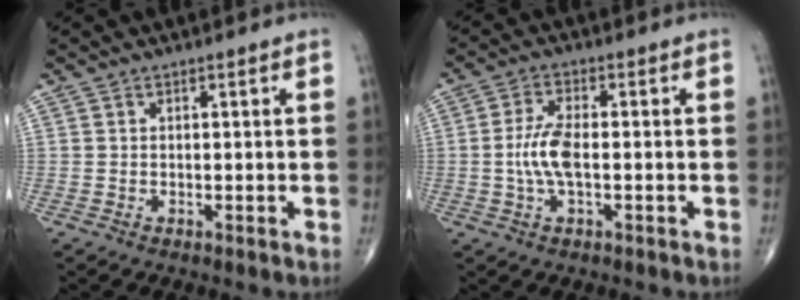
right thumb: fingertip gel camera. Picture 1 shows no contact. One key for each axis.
{"total": 6.2, "fx": -0.7, "fy": 2.3, "fz": 5.7, "tx": -0.131, "ty": 0.008, "tz": -0.017}